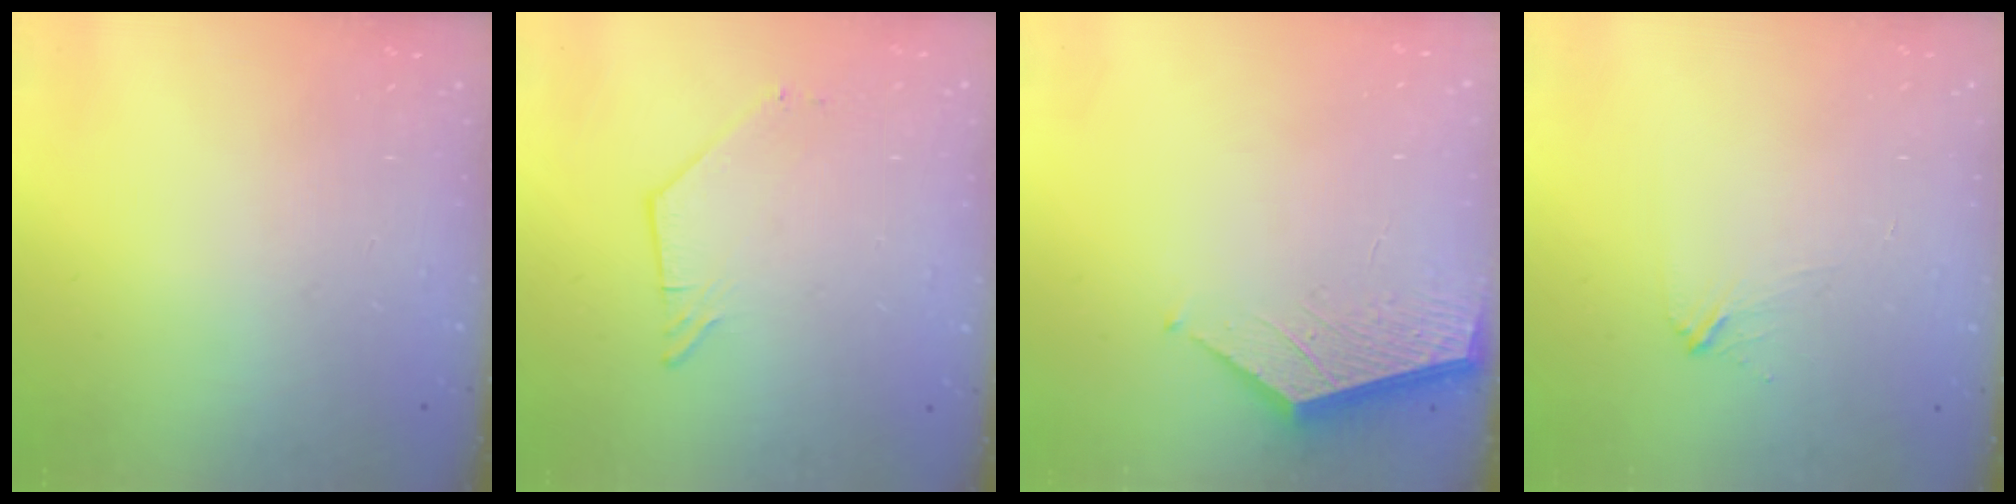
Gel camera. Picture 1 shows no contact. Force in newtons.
{"total": 2.7, "press": 2.7, "slide": 0.4}
{"total": 2.1, "press": 2.1, "slide": 0.2}
{"total": 2.1, "press": 2.1, "slide": 0.1}